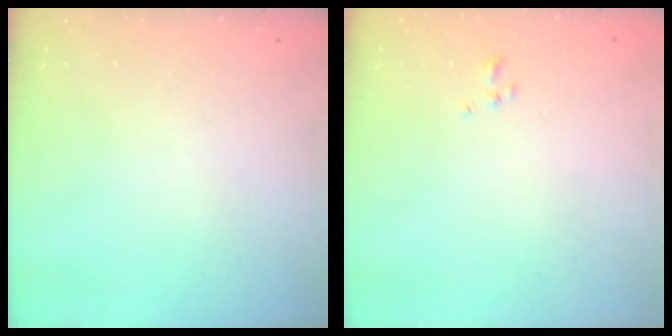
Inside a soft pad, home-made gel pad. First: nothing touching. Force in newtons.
{"total": 0.9, "press": 0.8, "slide": 0.3}